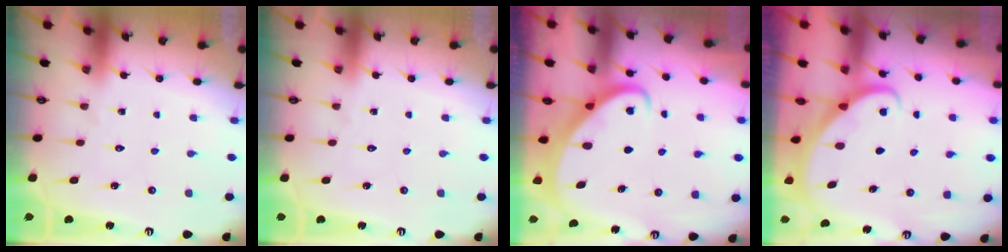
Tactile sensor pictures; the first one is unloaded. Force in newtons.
{"total": 0.0}
{"total": 2.7, "press": 2.7, "slide": 0.3}
{"total": 2.2, "press": 2.2, "slide": 0.2}